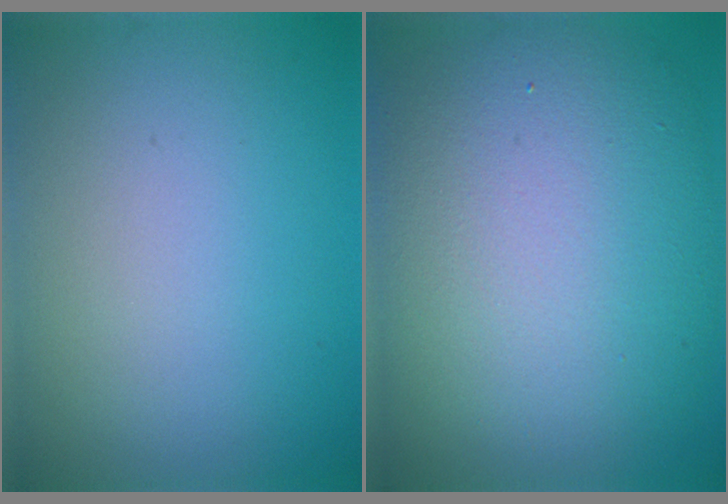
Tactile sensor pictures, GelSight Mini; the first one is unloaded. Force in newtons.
{"total": 12.9, "press": 12.8, "slide": 1.1}